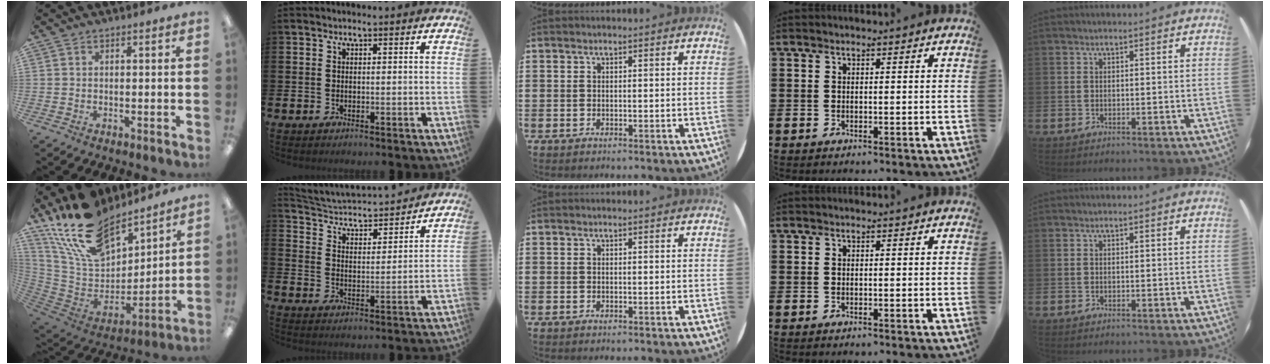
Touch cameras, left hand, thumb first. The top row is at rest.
{"thumb": {"total": 23.3, "force": [17.0, 11.3, 11.1], "torque": [-0.220, -0.096, 0.316]}, "index": {"total": 3.8, "force": [3.7, 1.0, 0.5], "torque": [-0.039, -0.040, 0.054]}}